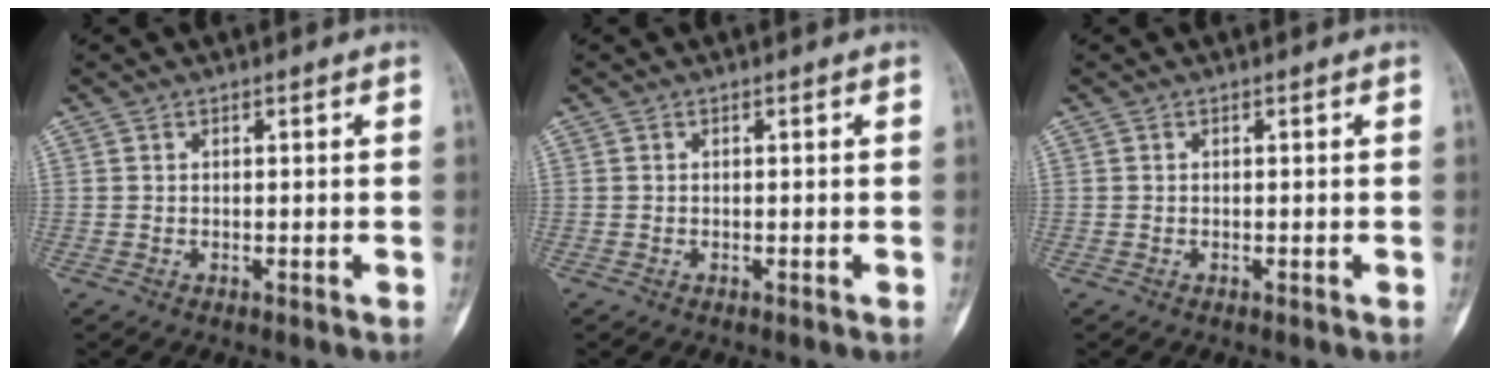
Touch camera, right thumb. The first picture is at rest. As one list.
[{"total": 0.0}, {"total": 0.0}]